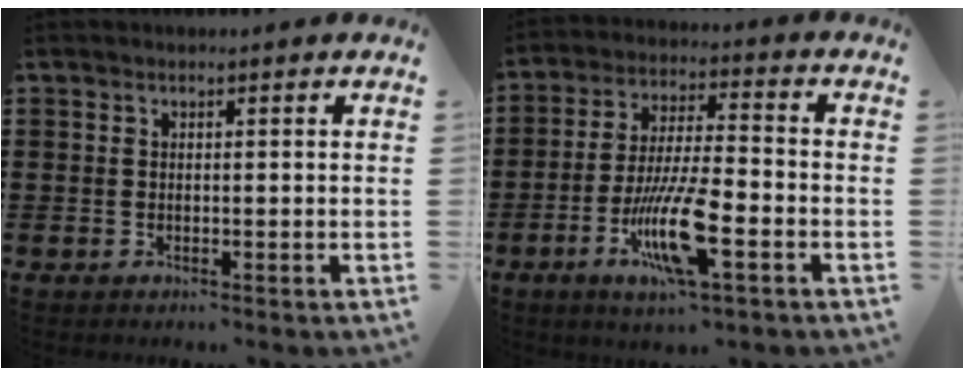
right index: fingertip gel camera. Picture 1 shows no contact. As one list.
[{"total": 11.7, "force": [-4.7, 2.7, 10.4], "torque": [-0.210, -0.007, -0.086]}]